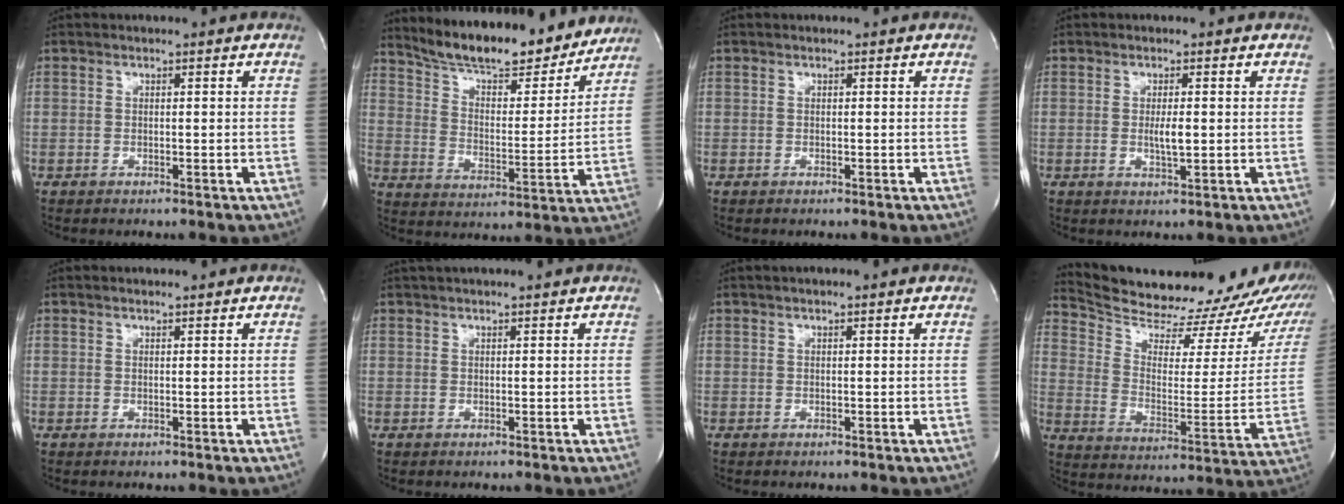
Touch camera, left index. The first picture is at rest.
{"total": 17.9, "force": [16.4, 3.6, 6.2], "torque": [-0.096, -0.008, 0.248]}
{"total": 0.0}
{"total": 2.5, "force": [0.1, 0.4, 2.5], "torque": [-0.048, -0.004, 0.003]}
{"total": 2.2, "force": [2.2, 0.2, 0.5], "torque": [-0.010, 0.013, 0.028]}
{"total": 6.4, "force": [5.8, 0.2, 2.6], "torque": [-0.038, 0.030, 0.078]}
{"total": 3.6, "force": [3.1, 0.2, 1.9], "torque": [-0.027, 0.027, 0.038]}
{"total": 27.9, "force": [25.7, 5.3, 9.5], "torque": [-0.153, -0.091, 0.337]}